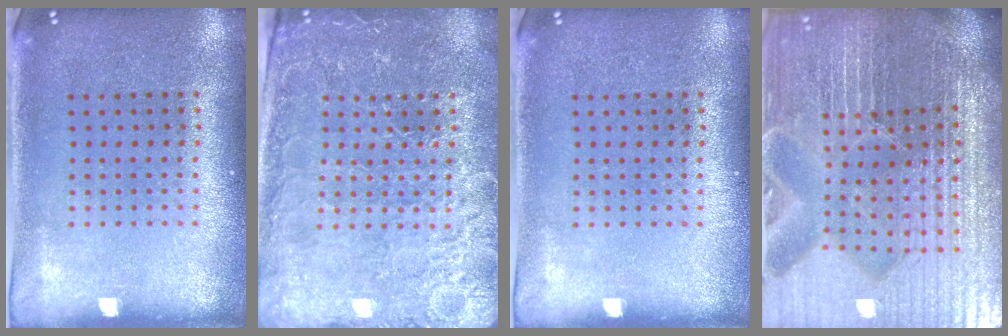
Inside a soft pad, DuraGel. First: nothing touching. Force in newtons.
{"total": 3.5, "press": 3.4, "slide": 0.8}
{"total": 0.0}
{"total": 7.2, "press": 6.3, "slide": 3.5}